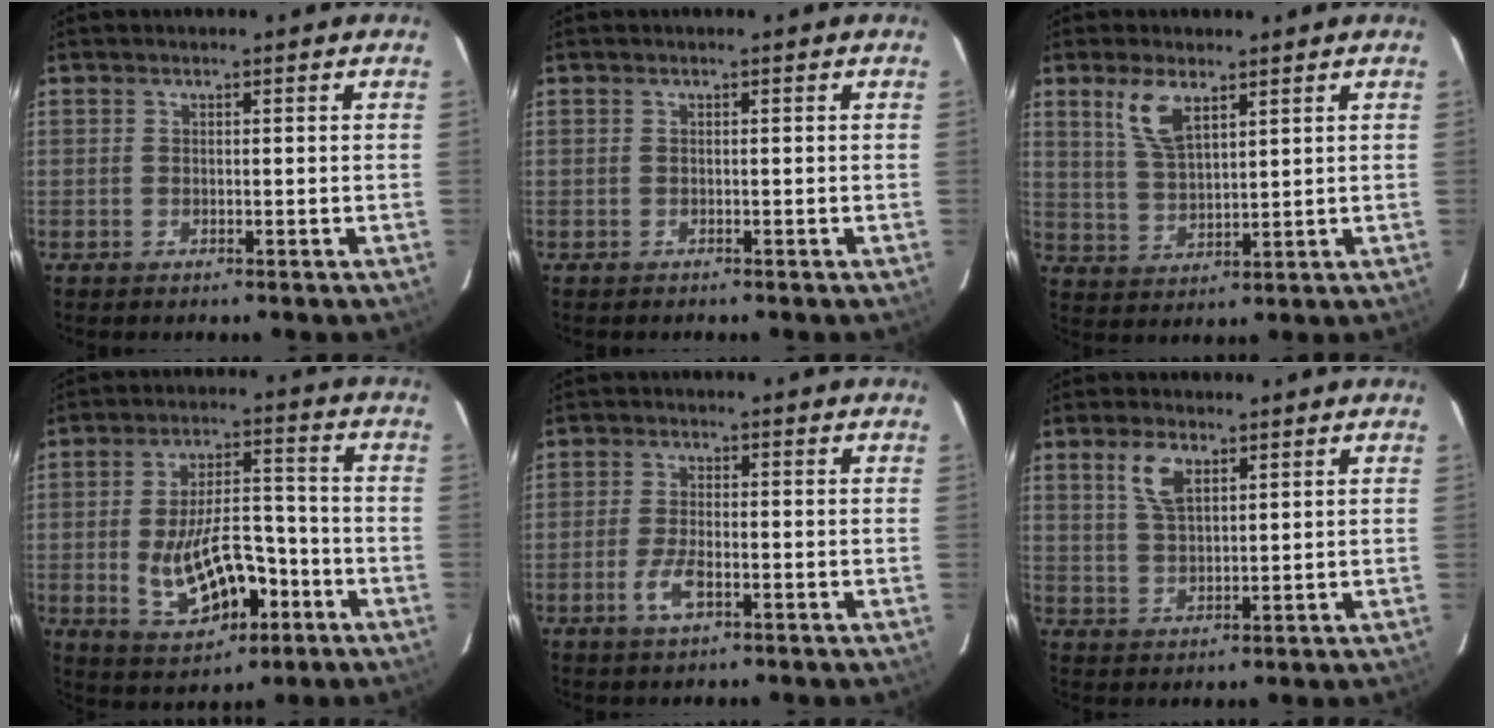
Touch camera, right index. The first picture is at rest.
{"total": 0.0}
{"total": 7.1, "force": [4.1, 2.8, 5.0], "torque": [-0.099, 0.003, 0.089]}
{"total": 14.3, "force": [-4.9, 6.8, 11.6], "torque": [-0.214, 0.007, -0.056]}
{"total": 4.9, "force": [-2.3, 1.8, 3.9], "torque": [-0.089, -0.003, -0.044]}
{"total": 5.8, "force": [3.0, 2.8, 4.2], "torque": [-0.081, 0.008, 0.062]}